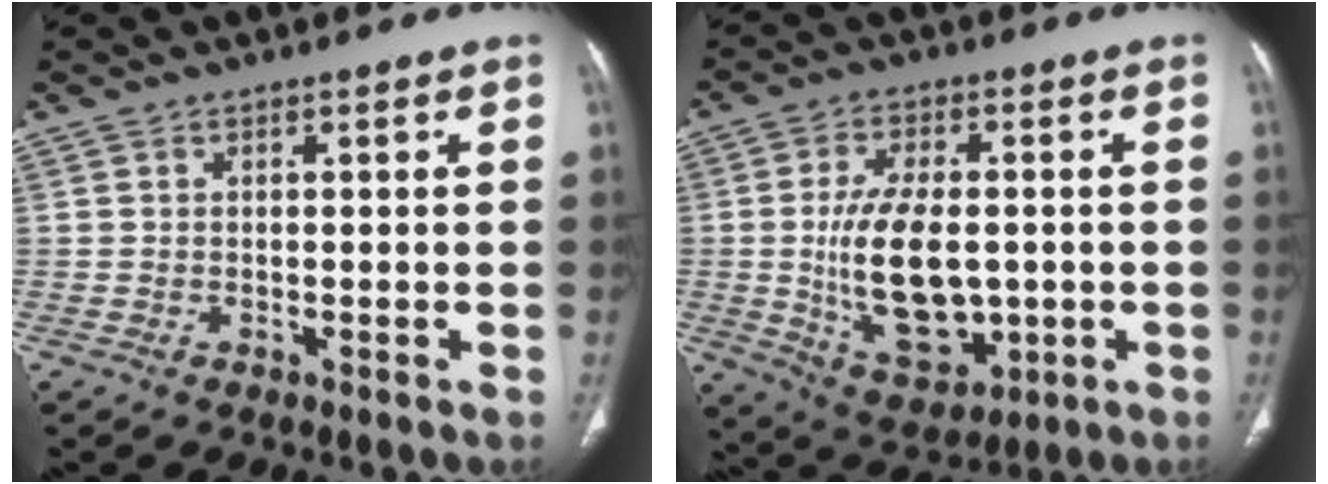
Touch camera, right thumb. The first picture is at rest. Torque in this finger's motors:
{"motor_torque": [3.55, 1.46, 1.82, -0.95, 0.68]}